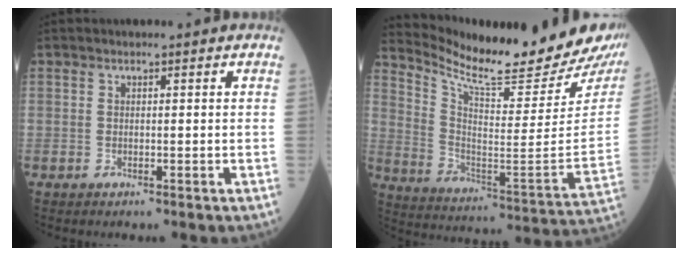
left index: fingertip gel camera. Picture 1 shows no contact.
{"total": 23.0, "force": [21.2, 1.3, 8.7], "torque": [-0.162, -0.102, 0.305]}